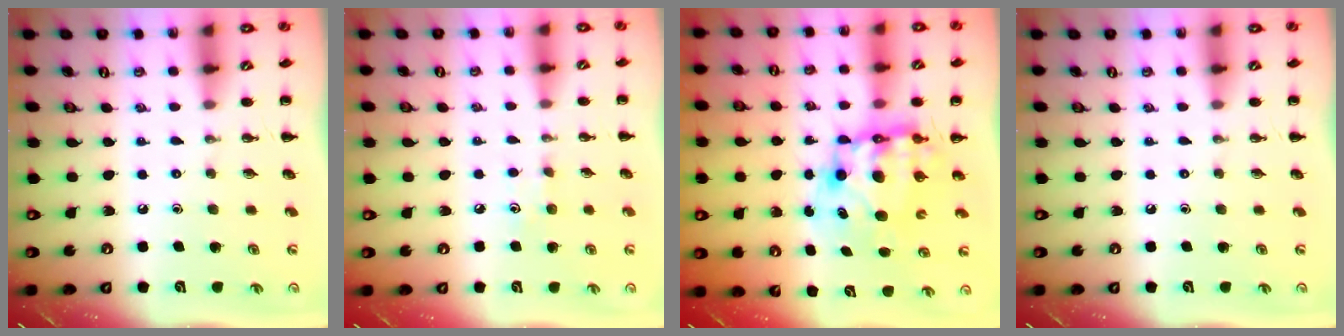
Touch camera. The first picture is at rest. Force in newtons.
{"total": 5.9, "press": 5.7, "slide": 1.4}
{"total": 9.5, "press": 9.2, "slide": 2.4}
{"total": 0.0}